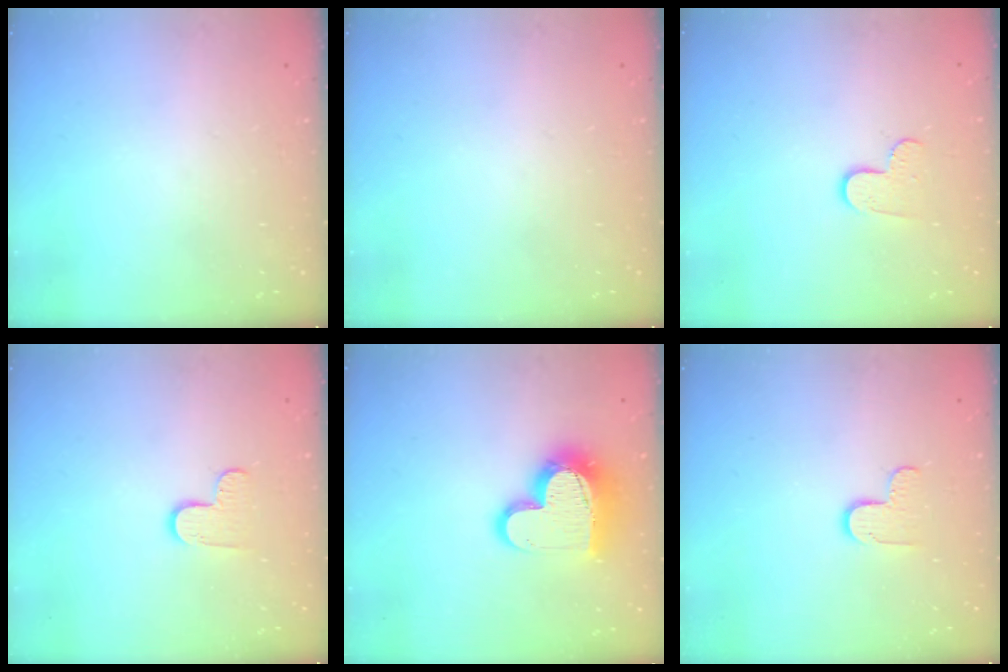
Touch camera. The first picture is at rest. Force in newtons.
{"total": 0.0}
{"total": 6.6, "press": 6.6, "slide": 0.5}
{"total": 5.7, "press": 5.7, "slide": 0.5}
{"total": 15.8, "press": 15.8, "slide": 1.2}
{"total": 5.8, "press": 5.7, "slide": 0.6}